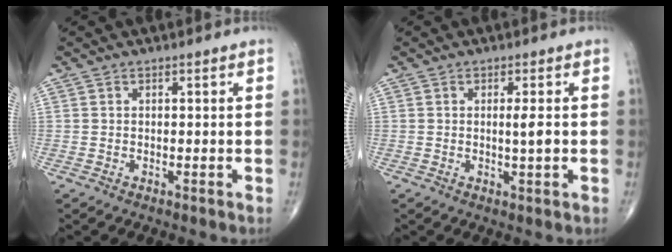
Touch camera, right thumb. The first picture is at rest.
{"total": 2.7, "force": [0.0, 0.1, 2.7], "torque": [-0.045, -0.004, 0.000]}